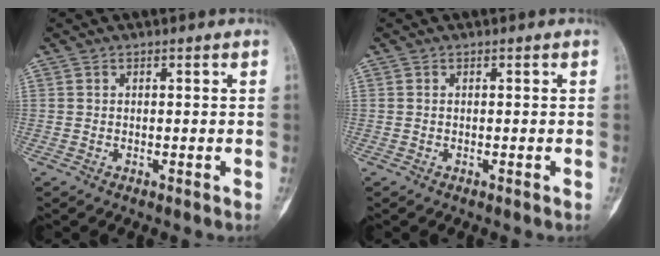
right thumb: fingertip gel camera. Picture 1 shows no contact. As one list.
[{"total": 0.0}]